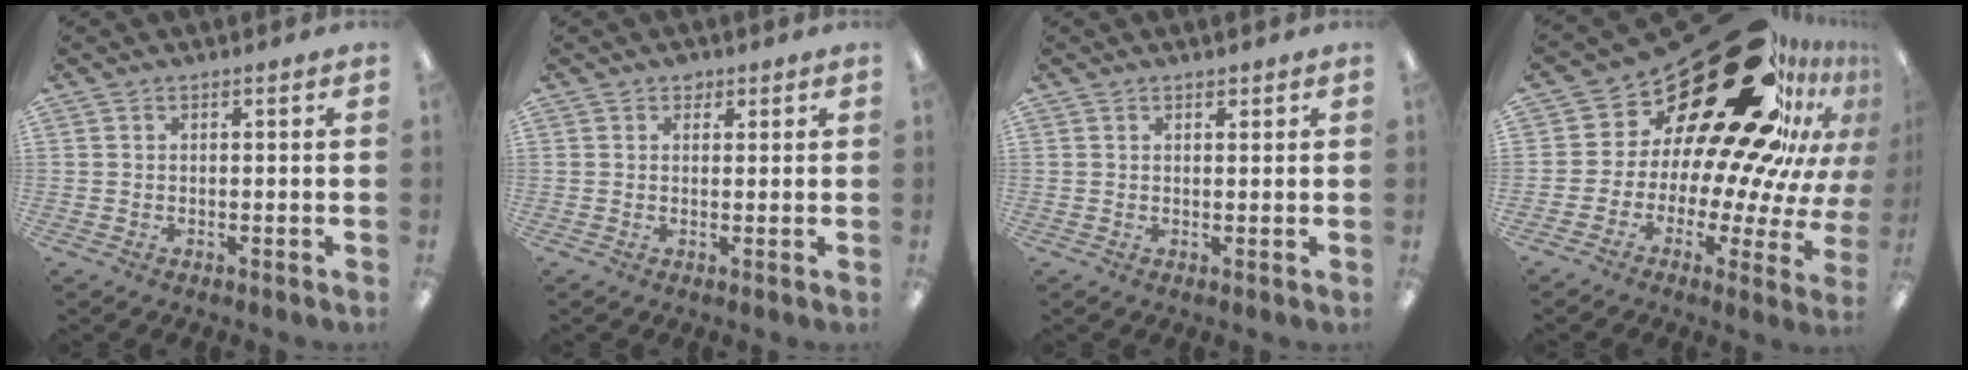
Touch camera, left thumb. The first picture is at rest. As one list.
[{"total": 1.8, "force": [1.3, 1.2, 0.5], "torque": [0.006, -0.004, 0.021]}, {"total": 1.4, "force": [1.0, 0.7, 0.5], "torque": [-0.012, 0.001, 0.019]}, {"total": 31.6, "force": [19.1, 13.7, 21.1], "torque": [-0.309, -0.161, 0.359]}]